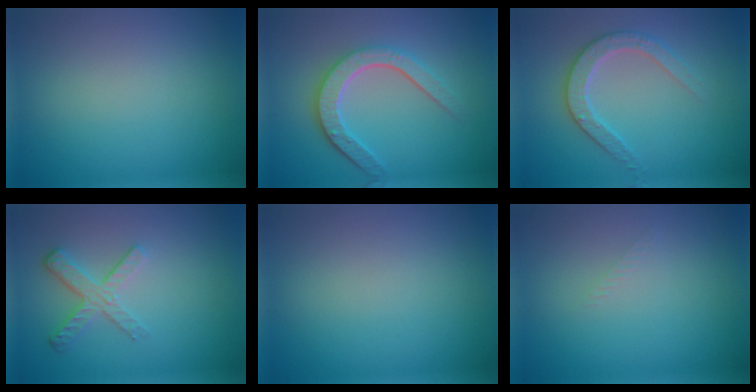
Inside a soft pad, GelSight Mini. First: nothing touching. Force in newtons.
{"total": 4.7, "press": 3.5, "slide": 3.0}
{"total": 2.9, "press": 2.9, "slide": 0.5}
{"total": 2.6, "press": 2.2, "slide": 1.4}
{"total": 0.0}
{"total": 0.8, "press": 0.7, "slide": 0.2}